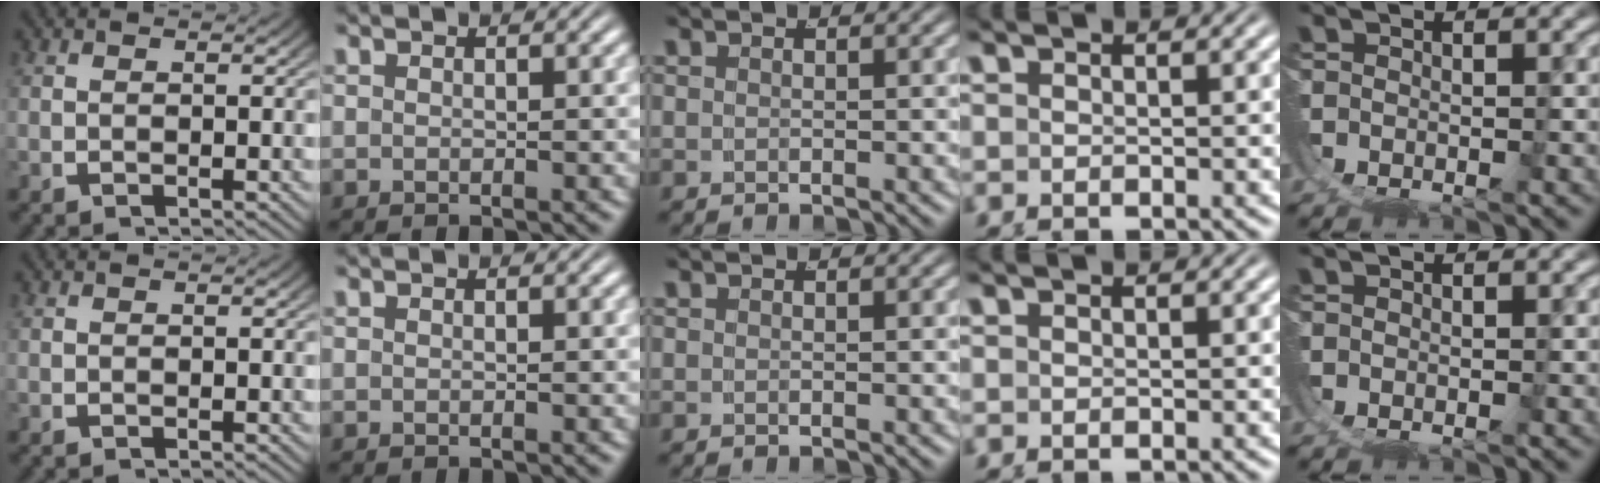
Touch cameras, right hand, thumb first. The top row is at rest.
{}